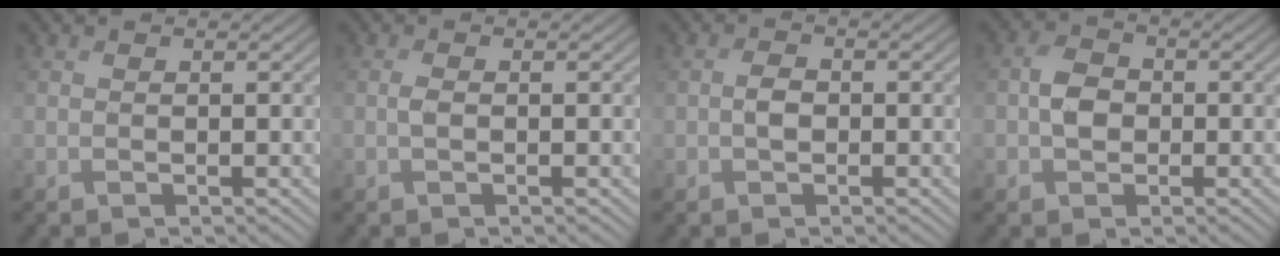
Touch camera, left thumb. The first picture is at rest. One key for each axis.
{"total": 1.0, "fx": -0.2, "fy": 0.3, "fz": 1.0, "tx": -0.024, "ty": 0.001, "tz": -0.005}
{"total": 1.8, "fx": -0.4, "fy": 1.3, "fz": 1.2, "tx": -0.025, "ty": 0.001, "tz": -0.012}
{"total": 3.3, "fx": -0.6, "fy": 2.7, "fz": 1.8, "tx": -0.038, "ty": 0.002, "tz": -0.020}